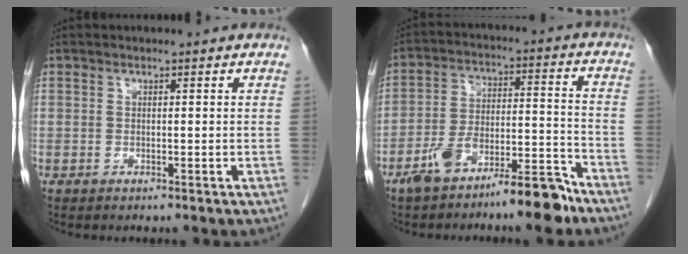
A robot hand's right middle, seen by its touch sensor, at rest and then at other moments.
{"total": 11.0, "force": [-8.3, 2.1, 6.9], "torque": [-0.119, 0.027, -0.143]}